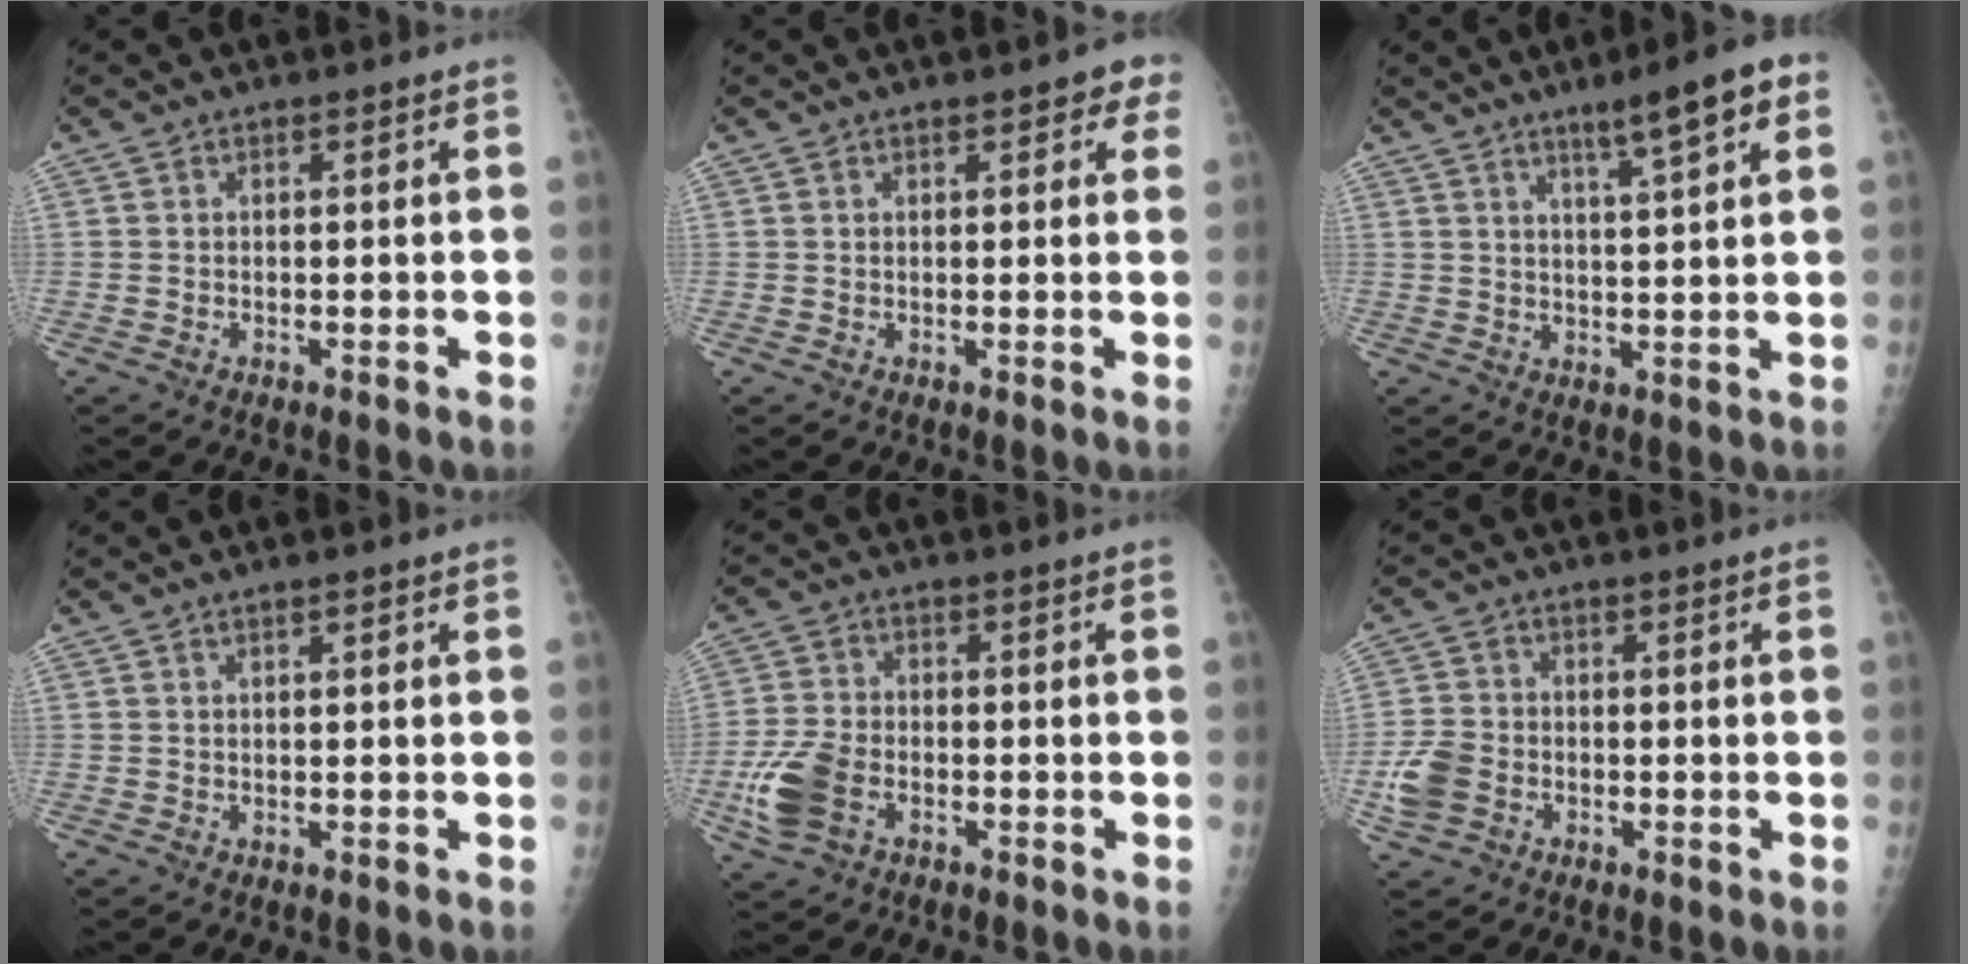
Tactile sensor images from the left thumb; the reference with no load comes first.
{"total": 4.4, "force": [2.4, 1.8, 3.2], "torque": [-0.017, -0.003, 0.020]}
{"total": 9.2, "force": [4.9, 1.1, 7.7], "torque": [-0.111, -0.008, 0.073]}
{"total": 0.7, "force": [0.4, 0.2, 0.6], "torque": [-0.009, 0.002, 0.004]}
{"total": 8.6, "force": [-3.3, 5.7, 5.5], "torque": [-0.127, 0.009, -0.064]}
{"total": 6.0, "force": [-2.3, 4.7, 2.9], "torque": [-0.065, 0.014, -0.044]}